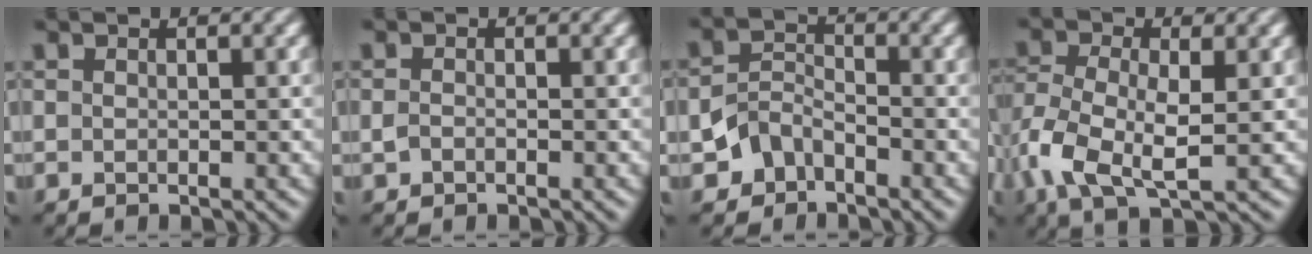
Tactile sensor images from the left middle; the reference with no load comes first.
{"total": 0.7, "force": [-0.4, 0.4, 0.4], "torque": [-0.010, 0.000, -0.009]}
{"total": 2.9, "force": [-1.8, 2.1, 1.0], "torque": [-0.015, 0.011, -0.039]}
{"total": 5.7, "force": [-1.3, 2.9, 4.8], "torque": [-0.112, 0.000, -0.032]}